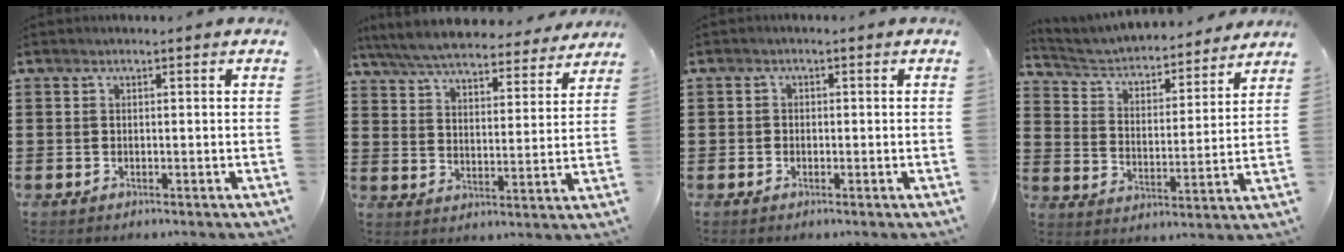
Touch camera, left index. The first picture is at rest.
{"total": 6.9, "force": [6.6, 0.5, 2.0], "torque": [-0.068, -0.040, 0.114]}
{"total": 1.0, "force": [-0.3, 0.9, 0.2], "torque": [-0.007, 0.004, -0.007]}
{"total": 3.9, "force": [3.7, 0.7, 0.9], "torque": [-0.040, -0.032, 0.055]}